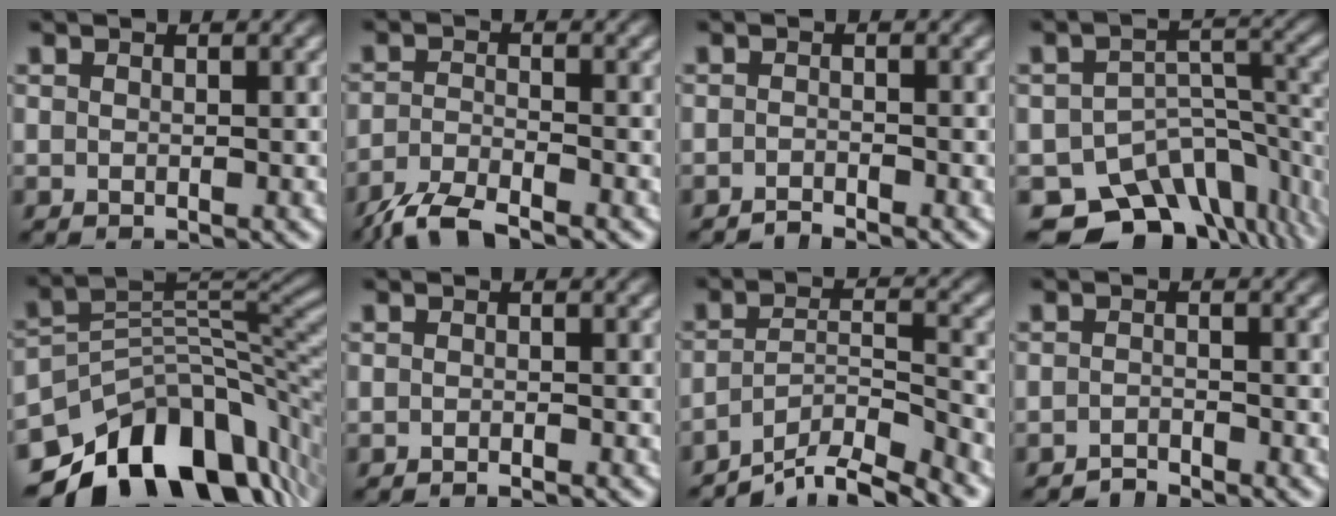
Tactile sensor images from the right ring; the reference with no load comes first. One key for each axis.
{"total": 4.5, "fx": -3.8, "fy": 1.6, "fz": 1.8, "tx": -0.039, "ty": -0.014, "tz": -0.057}
{"total": 1.7, "fx": -1.7, "fy": 0.2, "fz": -0.2, "tx": -0.003, "ty": -0.006, "tz": -0.031}
{"total": 13.8, "fx": -9.2, "fy": 8.2, "fz": 6.2, "tx": -0.087, "ty": -0.039, "tz": -0.132}
{"total": 17.5, "fx": -9.5, "fy": 9.7, "fz": 11.1, "tx": -0.158, "ty": -0.035, "tz": -0.129}
{"total": 0.9, "fx": -0.9, "fy": 0.1, "fz": 0.1, "tx": -0.004, "ty": 0.002, "tz": -0.017}
{"total": 9.3, "fx": -7.3, "fy": 4.3, "fz": 3.8, "tx": -0.067, "ty": -0.038, "tz": -0.107}
{"total": 2.1, "fx": -2.0, "fy": 0.2, "fz": -0.3, "tx": 0.000, "ty": -0.008, "tz": -0.037}